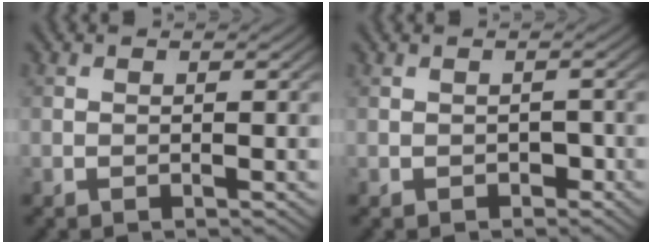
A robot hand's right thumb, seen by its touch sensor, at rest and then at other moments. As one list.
[{"total": 1.1, "force": [-0.6, 0.7, 0.6], "torque": [-0.011, -0.003, -0.009]}]